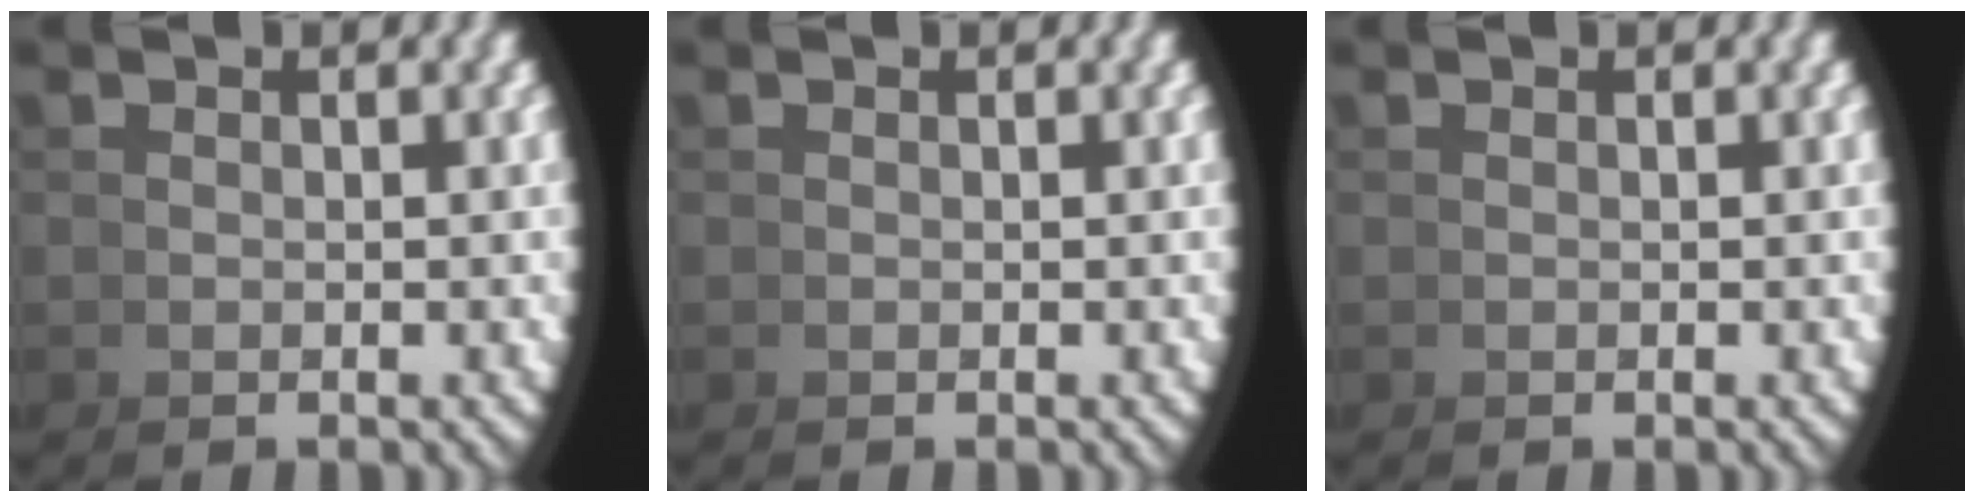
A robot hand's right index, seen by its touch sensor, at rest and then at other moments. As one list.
[{"total": 0.0}, {"total": 0.0}]